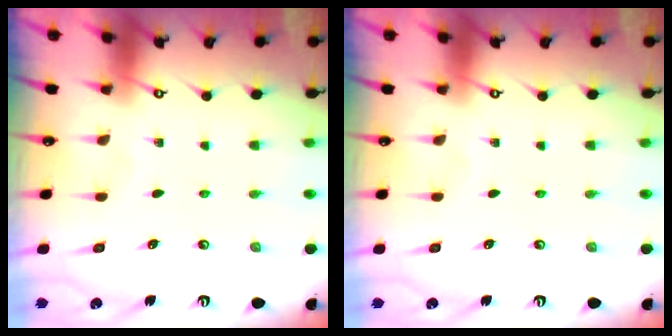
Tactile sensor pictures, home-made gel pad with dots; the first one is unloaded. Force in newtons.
{"total": 0.0}